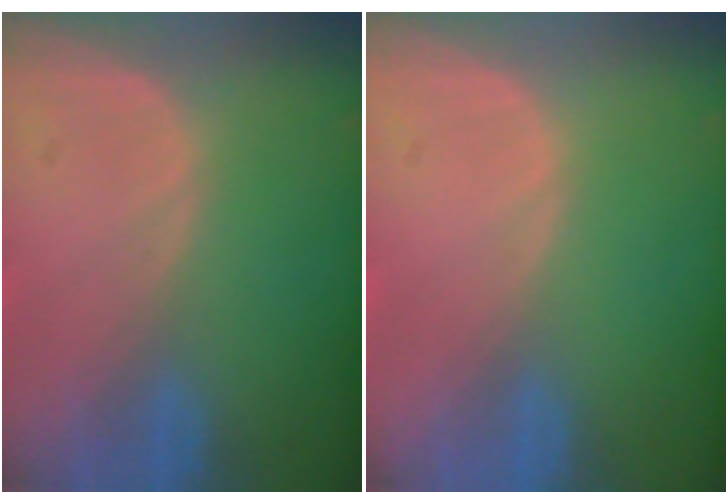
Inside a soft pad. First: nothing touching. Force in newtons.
{"total": 0.0}